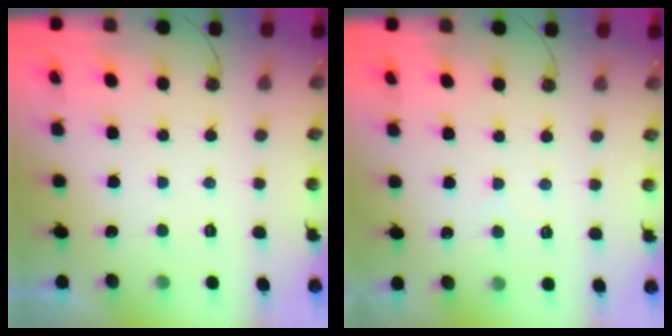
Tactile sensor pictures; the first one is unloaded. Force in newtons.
{"total": 2.1, "press": 2.0, "slide": 0.4}